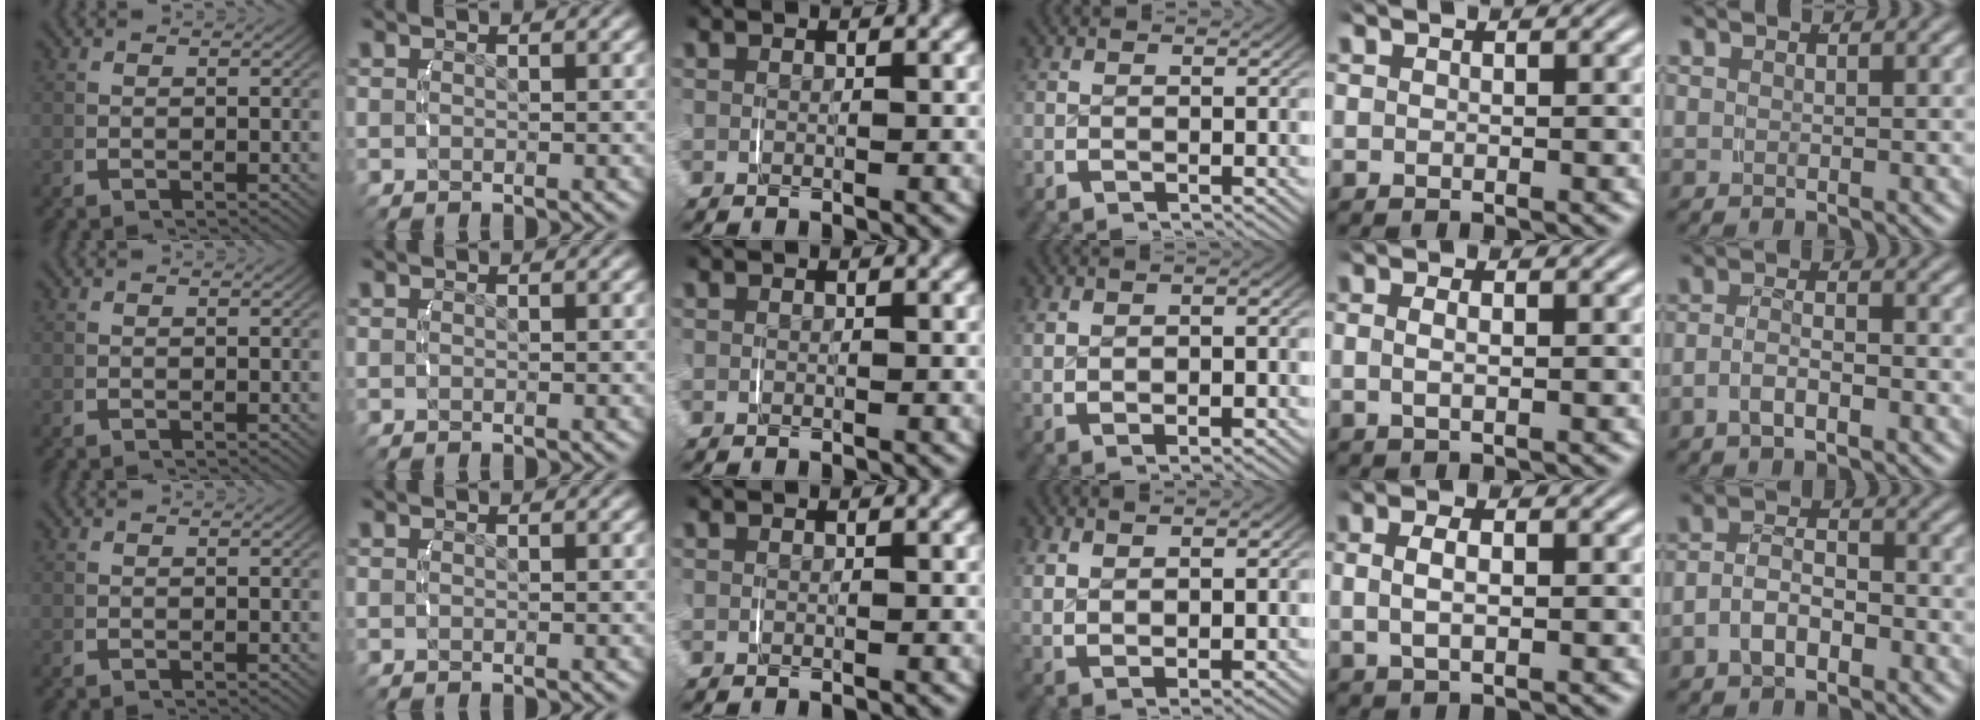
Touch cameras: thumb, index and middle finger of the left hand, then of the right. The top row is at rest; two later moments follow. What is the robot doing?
{"motion": "lift_and_place", "object": "scarf"}